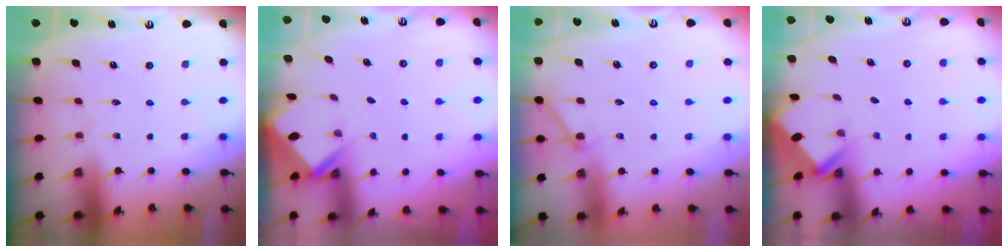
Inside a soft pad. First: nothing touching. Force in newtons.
{"total": 2.6, "press": 2.6, "slide": 0.2}
{"total": 4.0, "press": 4.0, "slide": 0.5}
{"total": 2.2, "press": 2.2, "slide": 0.1}